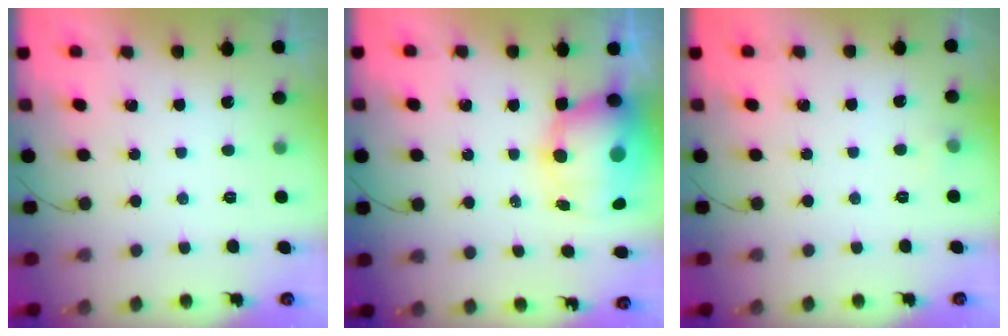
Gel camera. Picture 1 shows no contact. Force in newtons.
{"total": 12.1, "press": 11.6, "slide": 3.3}
{"total": 7.4, "press": 3.1, "slide": 6.7}